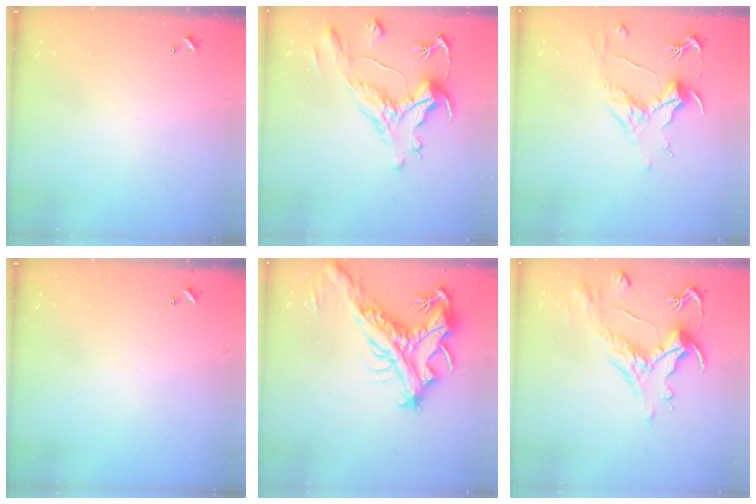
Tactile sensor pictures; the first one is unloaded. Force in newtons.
{"total": 1.6, "press": 0.6, "slide": 1.5}
{"total": 1.5, "press": 1.3, "slide": 0.8}
{"total": 0.0}
{"total": 9.3, "press": 9.1, "slide": 2.0}
{"total": 2.0, "press": 1.5, "slide": 1.4}